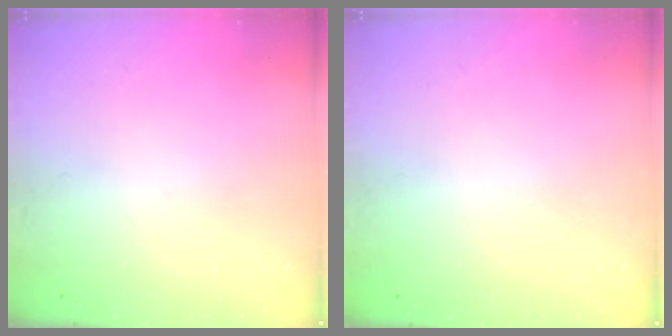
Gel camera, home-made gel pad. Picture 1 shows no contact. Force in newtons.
{"total": 2.0, "press": 2.0, "slide": 0.1}